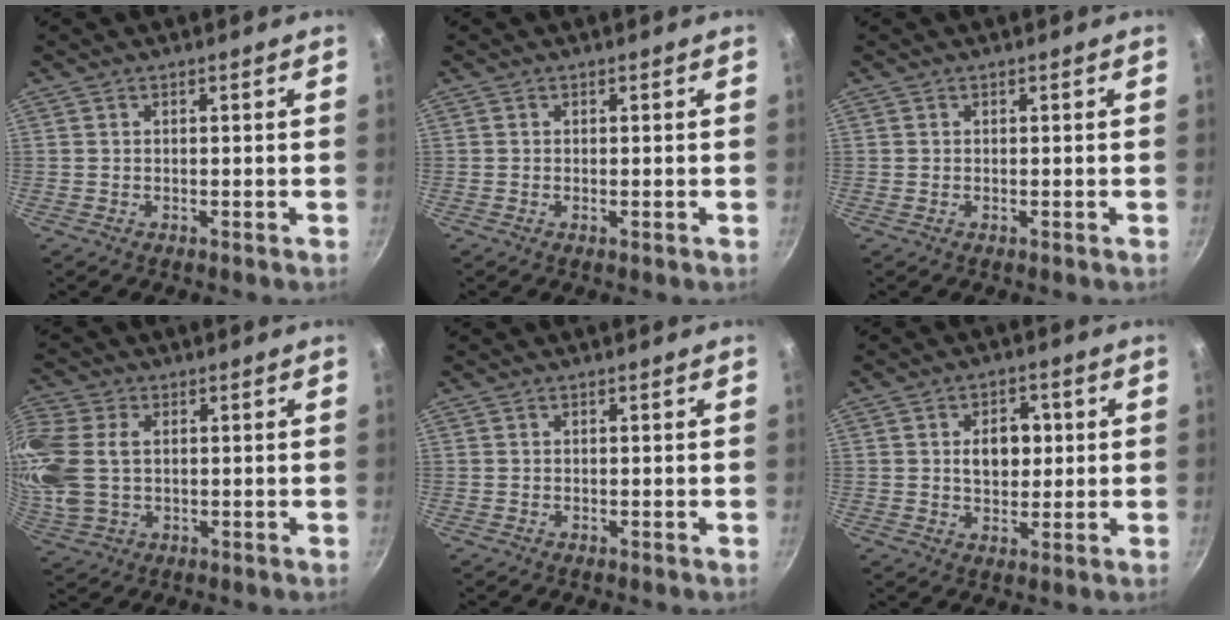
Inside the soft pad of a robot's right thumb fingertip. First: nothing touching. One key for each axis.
{"total": 0.7, "fx": -0.2, "fy": 0.2, "fz": 0.6, "tx": -0.013, "ty": -0.003, "tz": -0.002}
{"total": 0.0}
{"total": 16.3, "fx": 1.7, "fy": 11.3, "fz": 11.6, "tx": -0.315, "ty": 0.007, "tz": 0.040}
{"total": 0.0}
{"total": 7.2, "fx": 1.1, "fy": 4.8, "fz": 5.1, "tx": -0.050, "ty": 0.000, "tz": 0.017}